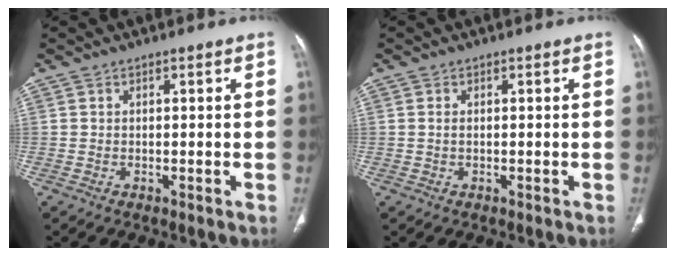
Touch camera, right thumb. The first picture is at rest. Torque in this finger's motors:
{"motor_torque": [-0.10, 0.12, -0.43, -0.01, -0.06]}